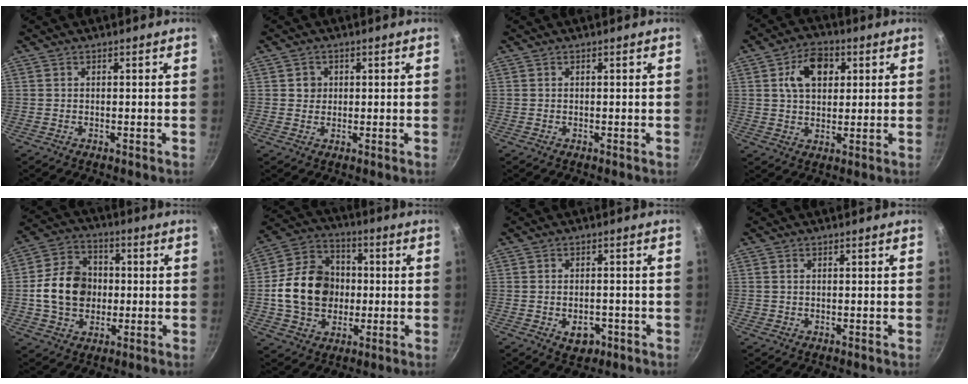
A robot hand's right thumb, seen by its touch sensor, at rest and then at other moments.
{"total": 2.3, "force": [0.5, 2.2, 0.5], "torque": [0.003, 0.002, 0.003]}
{"total": 0.0}
{"total": 9.5, "force": [2.8, 6.6, 6.3], "torque": [-0.083, 0.003, 0.040]}
{"total": 13.4, "force": [-0.3, 10.8, 7.9], "torque": [-0.114, 0.022, -0.012]}
{"total": 16.4, "force": [-0.5, 13.5, 9.4], "torque": [-0.138, 0.028, -0.014]}
{"total": 4.7, "force": [-1.8, 3.2, 2.9], "torque": [-0.031, 0.011, -0.017]}
{"total": 0.7, "force": [0.1, 0.6, 0.3], "torque": [-0.003, 0.003, 0.002]}